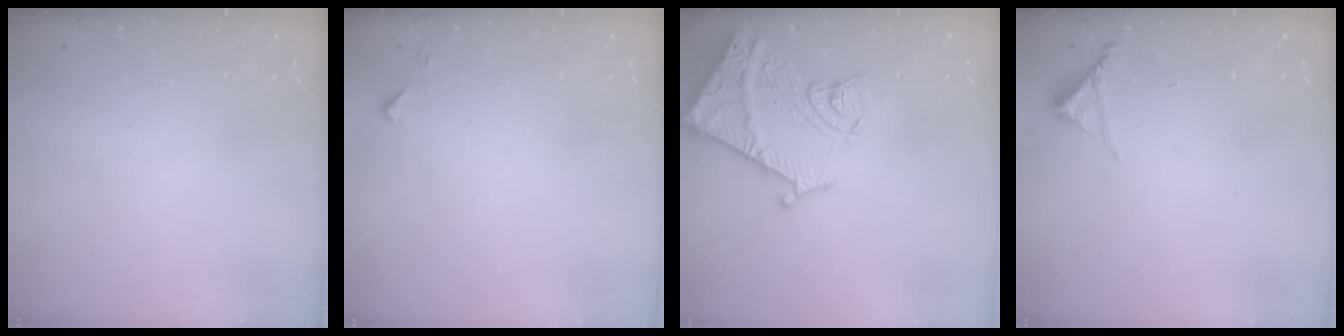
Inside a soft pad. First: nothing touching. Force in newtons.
{"total": 3.1, "press": 3.0, "slide": 0.3}
{"total": 17.2, "press": 17.1, "slide": 2.0}
{"total": 4.5, "press": 4.5, "slide": 0.3}